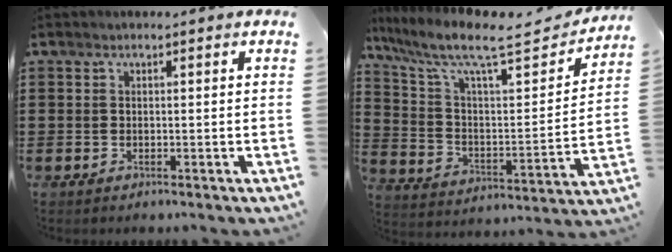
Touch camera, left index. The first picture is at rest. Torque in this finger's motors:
{"motor_torque": [2.14, 0.00, 0.40, 0.21]}